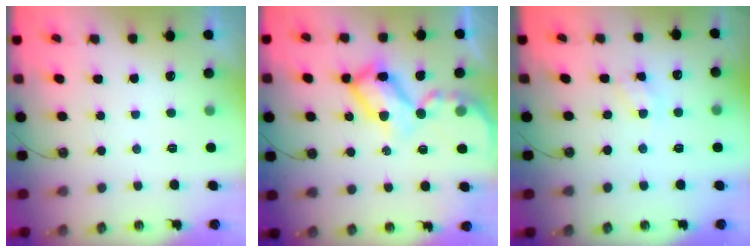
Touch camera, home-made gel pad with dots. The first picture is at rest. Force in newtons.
{"total": 14.7, "press": 14.6, "slide": 1.5}
{"total": 4.5, "press": 4.4, "slide": 0.6}